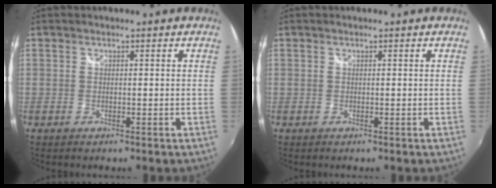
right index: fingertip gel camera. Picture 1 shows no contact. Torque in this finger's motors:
{"motor_torque": [0.23, 0.25, 0.09, 0.00]}